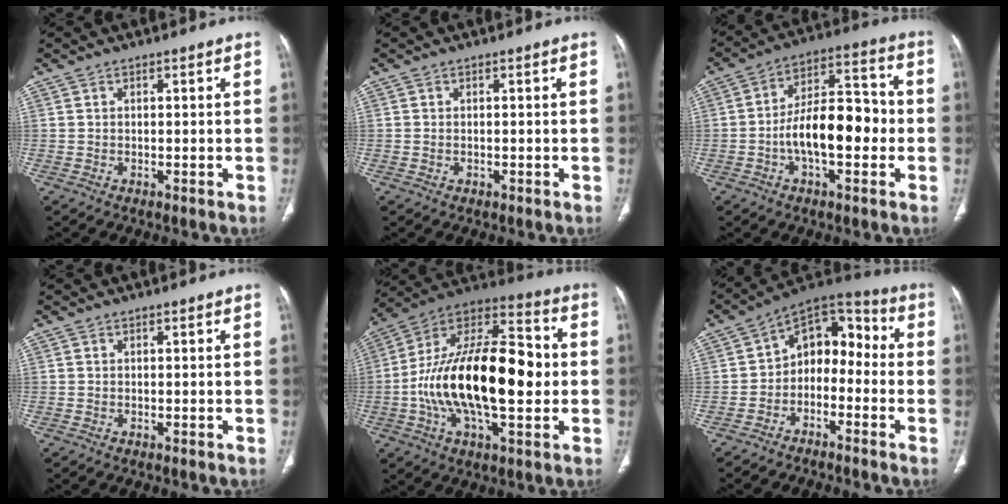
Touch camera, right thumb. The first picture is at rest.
{"total": 0.5, "force": [-0.1, 0.4, 0.3], "torque": [-0.013, 0.005, 0.002]}
{"total": 14.7, "force": [-2.7, 7.1, 12.6], "torque": [-0.191, 0.043, -0.050]}
{"total": 0.0}
{"total": 27.1, "force": [-1.7, 12.5, 23.9], "torque": [-0.416, 0.030, -0.030]}
{"total": 11.4, "force": [-2.8, 8.1, 7.5], "torque": [-0.072, 0.068, -0.063]}